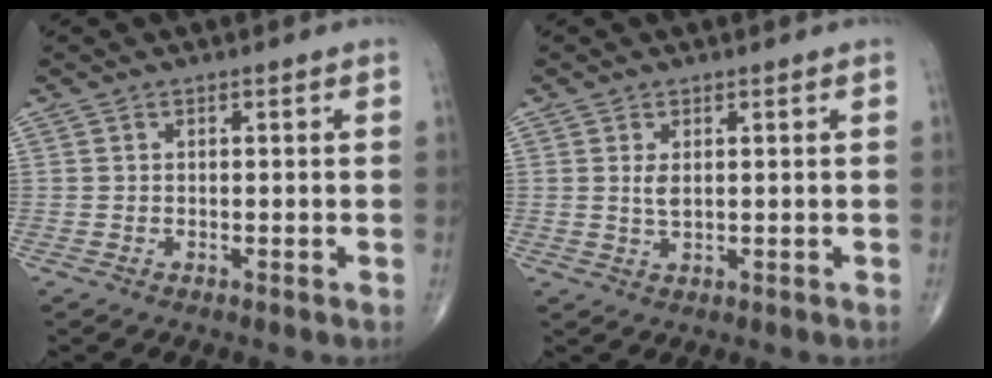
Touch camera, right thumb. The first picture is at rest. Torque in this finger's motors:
{"motor_torque": [0.23, 0.07, 0.18, -0.41, -0.01]}